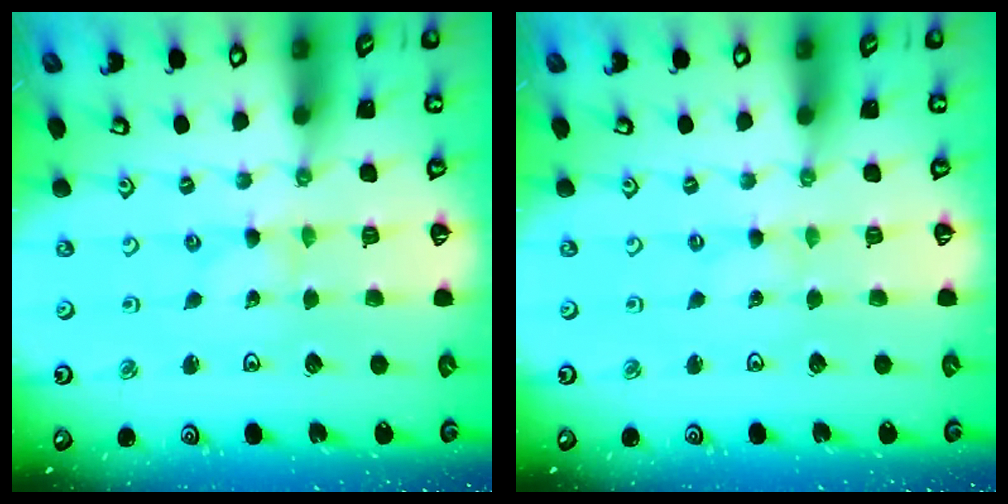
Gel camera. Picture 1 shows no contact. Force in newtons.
{"total": 0.0}